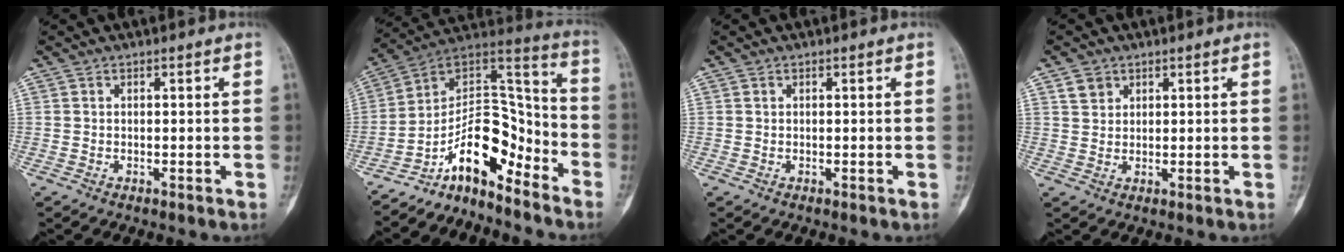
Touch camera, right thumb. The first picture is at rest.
{"total": 14.6, "force": [-9.9, 6.7, 8.4], "torque": [-0.099, 0.120, -0.178]}
{"total": 0.0}
{"total": 2.8, "force": [1.7, 2.1, 0.7], "torque": [-0.001, -0.007, 0.031]}